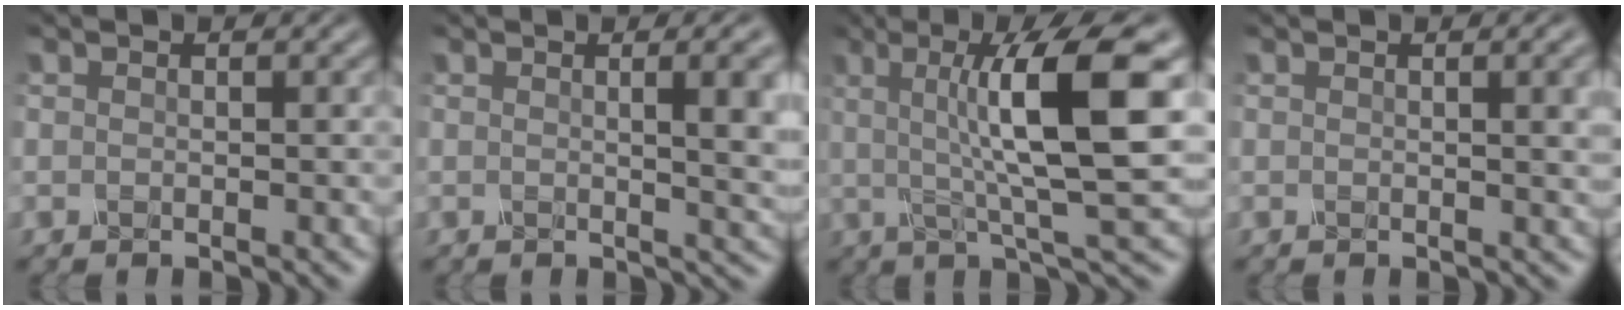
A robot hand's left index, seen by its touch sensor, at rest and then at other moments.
{"total": 6.4, "force": [0.9, 2.4, 5.9], "torque": [-0.034, 0.010, 0.014]}
{"total": 10.2, "force": [1.7, 2.1, 9.8], "torque": [-0.129, 0.005, 0.031]}
{"total": 3.2, "force": [0.7, 1.1, 3.0], "torque": [-0.023, 0.010, 0.010]}